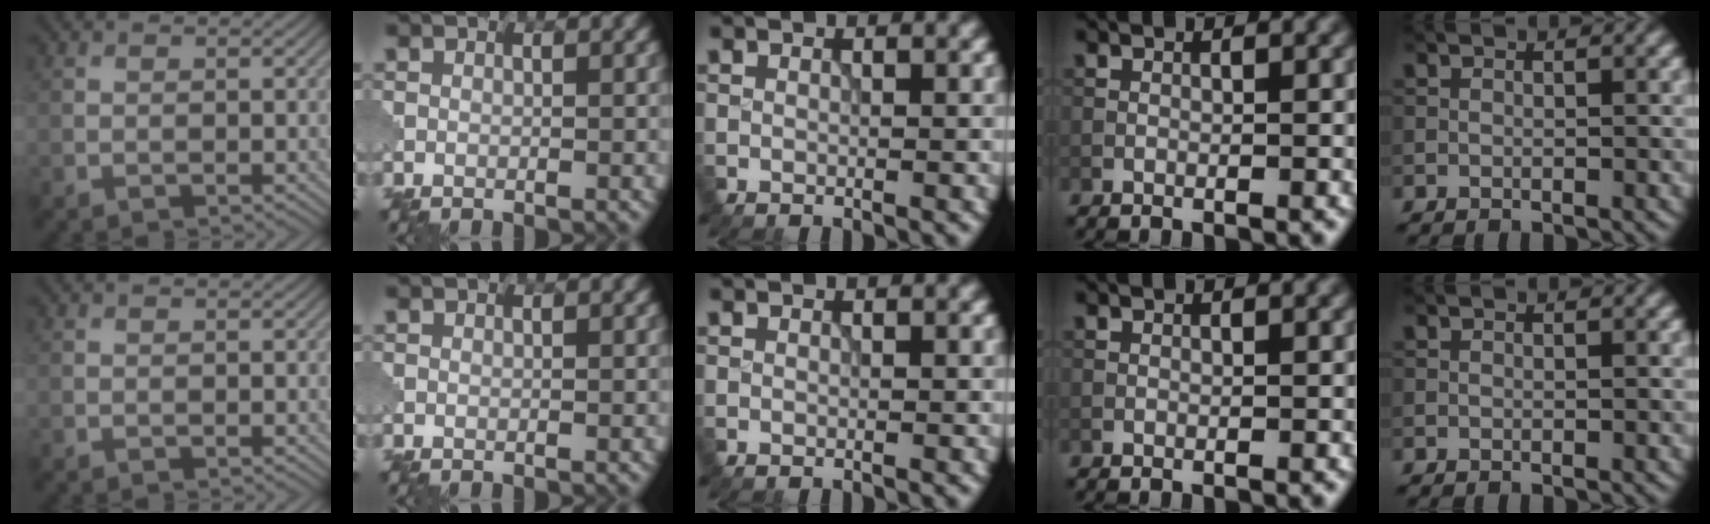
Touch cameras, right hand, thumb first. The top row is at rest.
{}